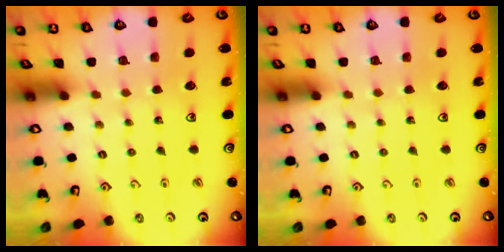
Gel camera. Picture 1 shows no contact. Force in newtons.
{"total": 0.0}